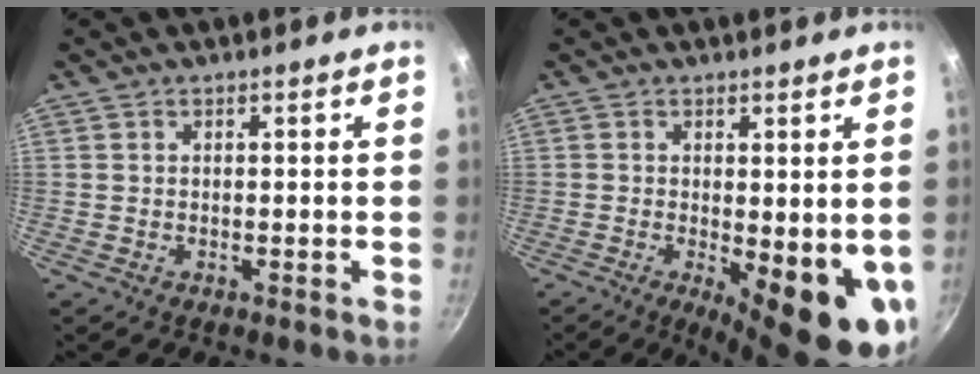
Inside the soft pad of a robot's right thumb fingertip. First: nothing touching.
{"total": 12.2, "force": [-1.8, 4.0, 11.4], "torque": [-0.125, -0.021, -0.014]}